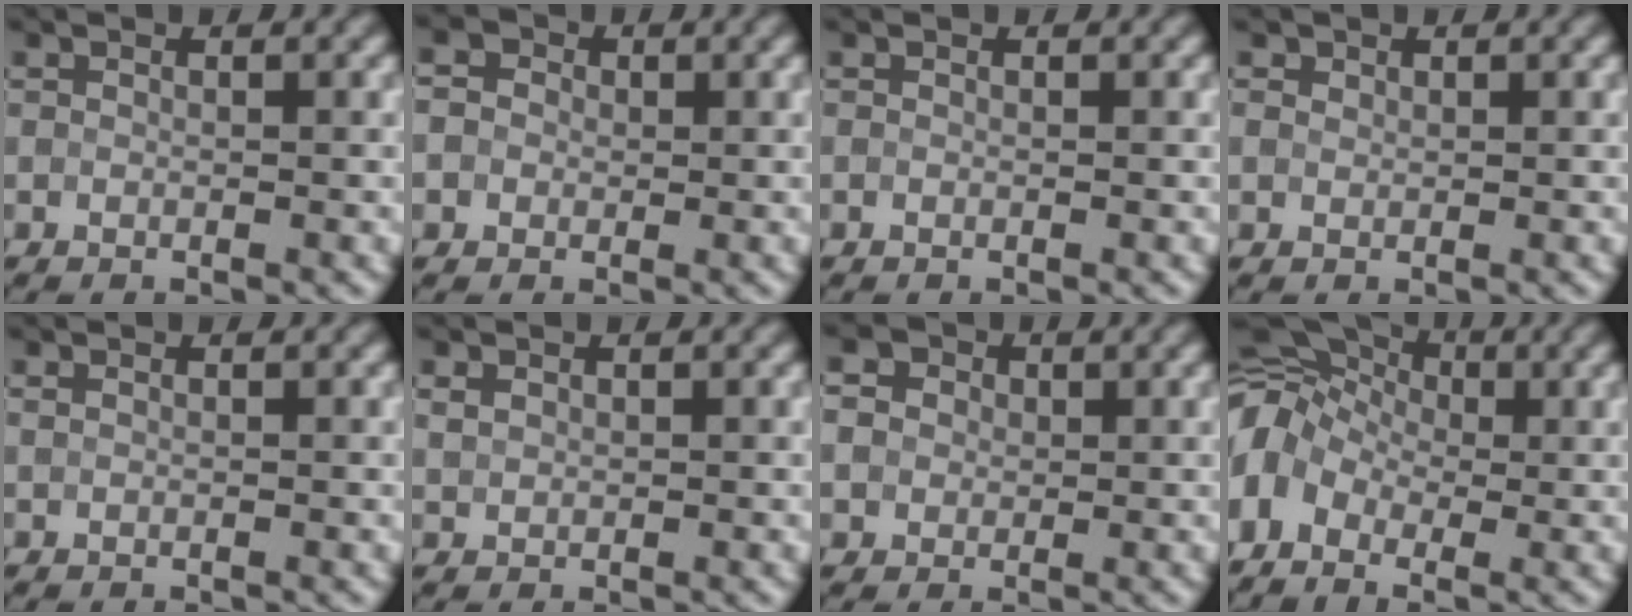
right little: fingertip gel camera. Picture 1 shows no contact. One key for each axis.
{"total": 3.7, "fx": 0.9, "fy": 3.2, "fz": 1.8, "tx": -0.016, "ty": 0.025, "tz": -0.018}
{"total": 0.0}
{"total": 0.9, "fx": 0.6, "fy": 0.7, "fz": 0.1, "tx": -0.003, "ty": 0.002, "tz": 0.010}
{"total": 0.0}
{"total": 1.0, "fx": 0.6, "fy": 0.7, "fz": 0.3, "tx": -0.008, "ty": 0.001, "tz": 0.013}
{"total": 7.2, "fx": 2.6, "fy": 5.7, "fz": 3.5, "tx": -0.066, "ty": 0.032, "tz": 0.010}
{"total": 8.7, "fx": -0.4, "fy": 6.6, "fz": 5.7, "tx": -0.105, "ty": 0.028, "tz": -0.027}